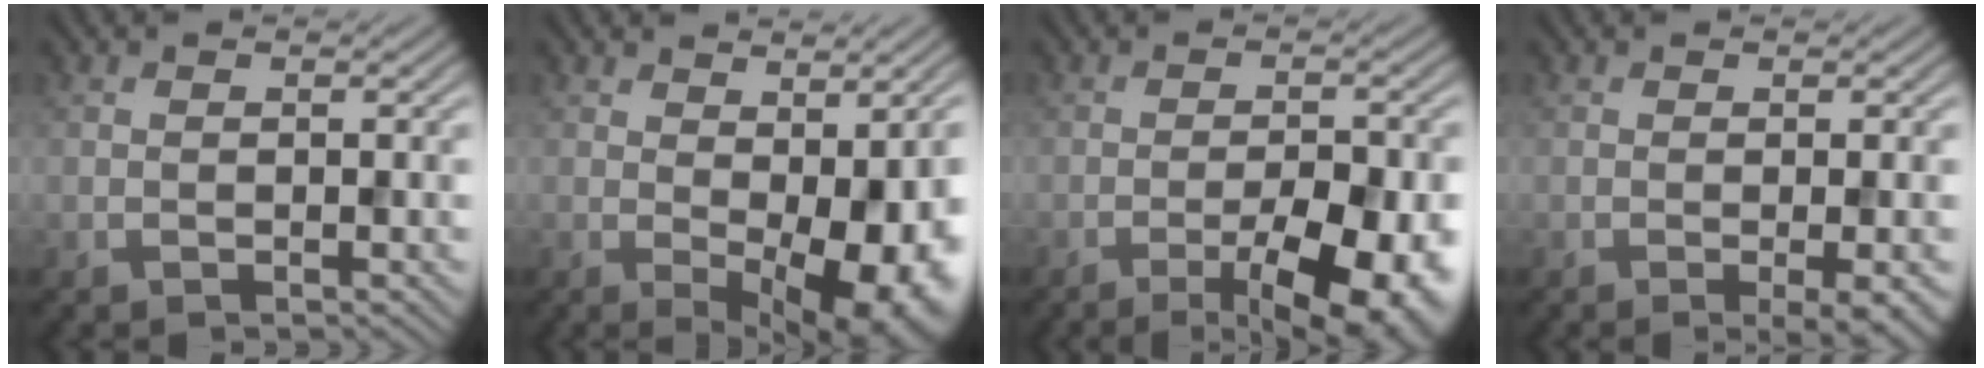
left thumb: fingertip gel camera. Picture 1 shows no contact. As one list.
[{"total": 11.9, "force": [-1.6, 4.9, 10.7], "torque": [-0.139, -0.016, 0.002]}, {"total": 9.7, "force": [-4.9, 2.7, 7.9], "torque": [-0.127, -0.004, -0.067]}, {"total": 3.0, "force": [-0.9, 0.5, 2.8], "torque": [-0.046, -0.001, -0.017]}]